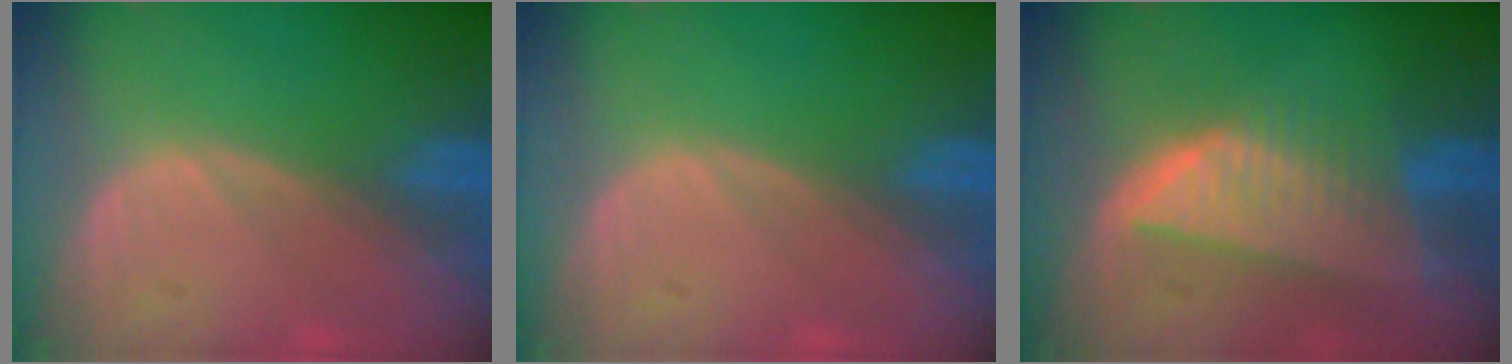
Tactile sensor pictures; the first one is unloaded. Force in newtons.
{"total": 0.0}
{"total": 8.4, "press": 7.4, "slide": 4.0}